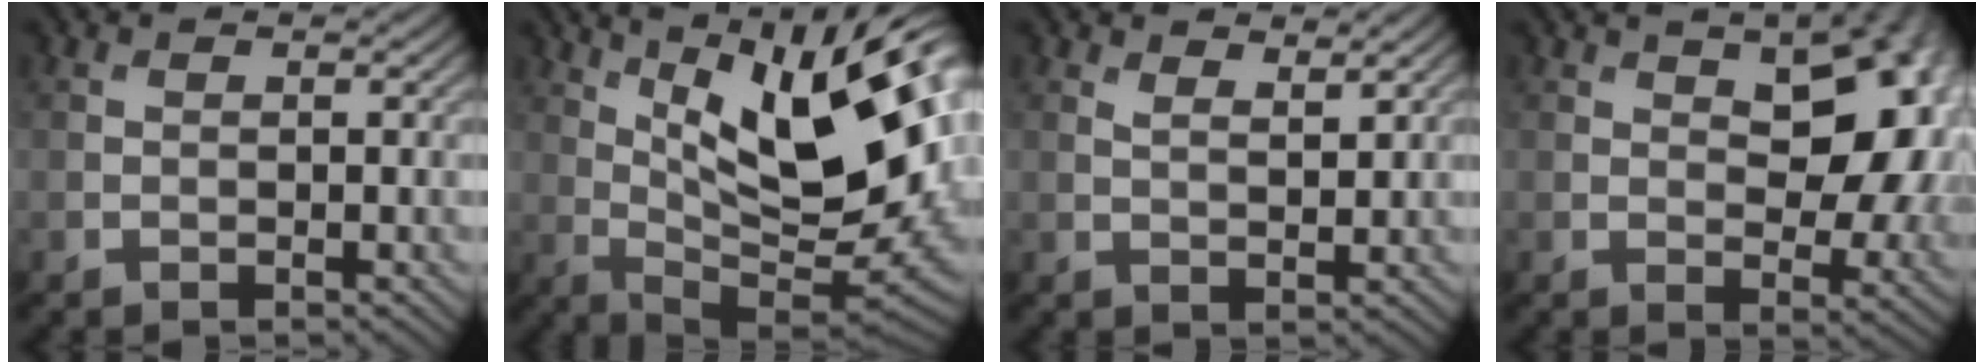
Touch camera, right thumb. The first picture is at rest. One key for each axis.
{"total": 19.2, "fx": 5.5, "fy": 7.9, "fz": 16.6, "tx": -0.246, "ty": 0.011, "tz": 0.090}
{"total": 2.3, "fx": 1.9, "fy": 0.5, "fz": 1.1, "tx": -0.010, "ty": -0.013, "tz": 0.035}
{"total": 13.6, "fx": 3.2, "fy": 7.4, "fz": 10.9, "tx": -0.124, "ty": 0.002, "tz": 0.046}